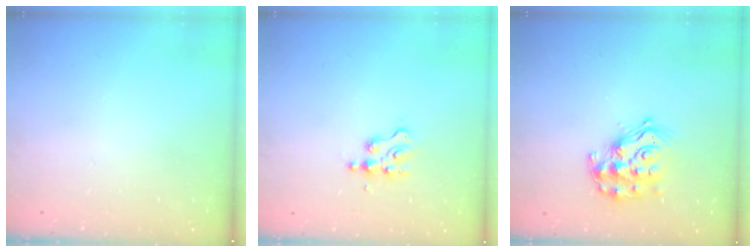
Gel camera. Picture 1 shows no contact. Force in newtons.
{"total": 2.8, "press": 2.8, "slide": 0.2}
{"total": 15.5, "press": 15.5, "slide": 1.1}